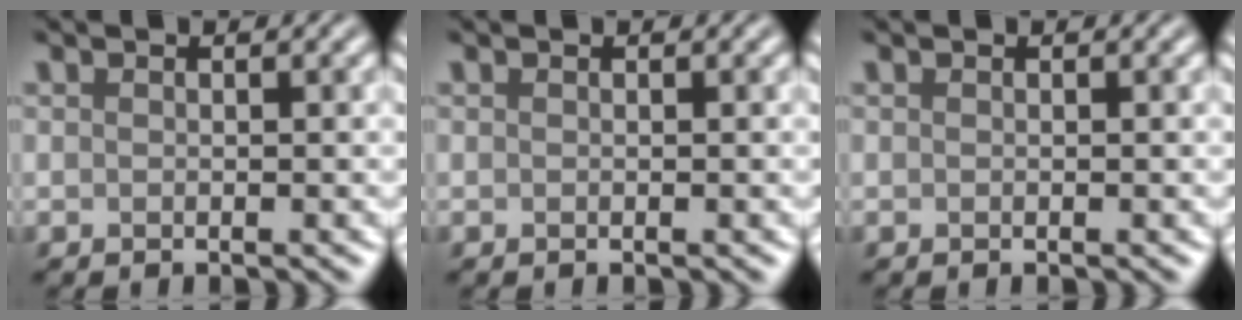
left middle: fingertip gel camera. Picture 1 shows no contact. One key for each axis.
{"total": 0.0}
{"total": 0.0}